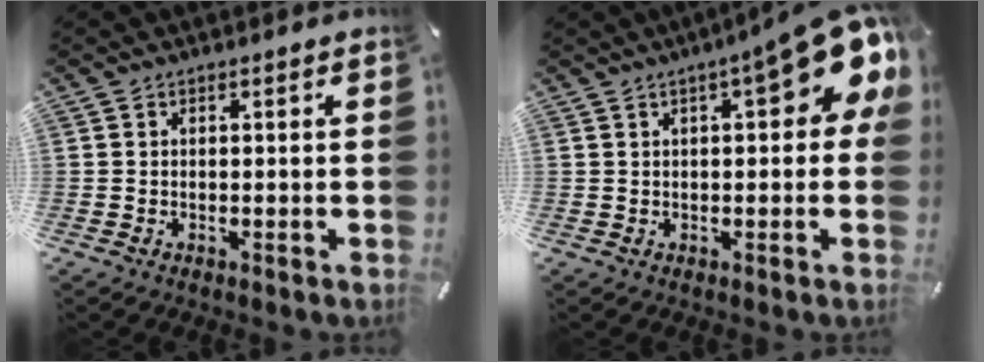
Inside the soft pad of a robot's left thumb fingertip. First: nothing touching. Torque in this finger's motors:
{"motor_torque": [1.11, 1.66, 1.48, -1.29, 0.28]}